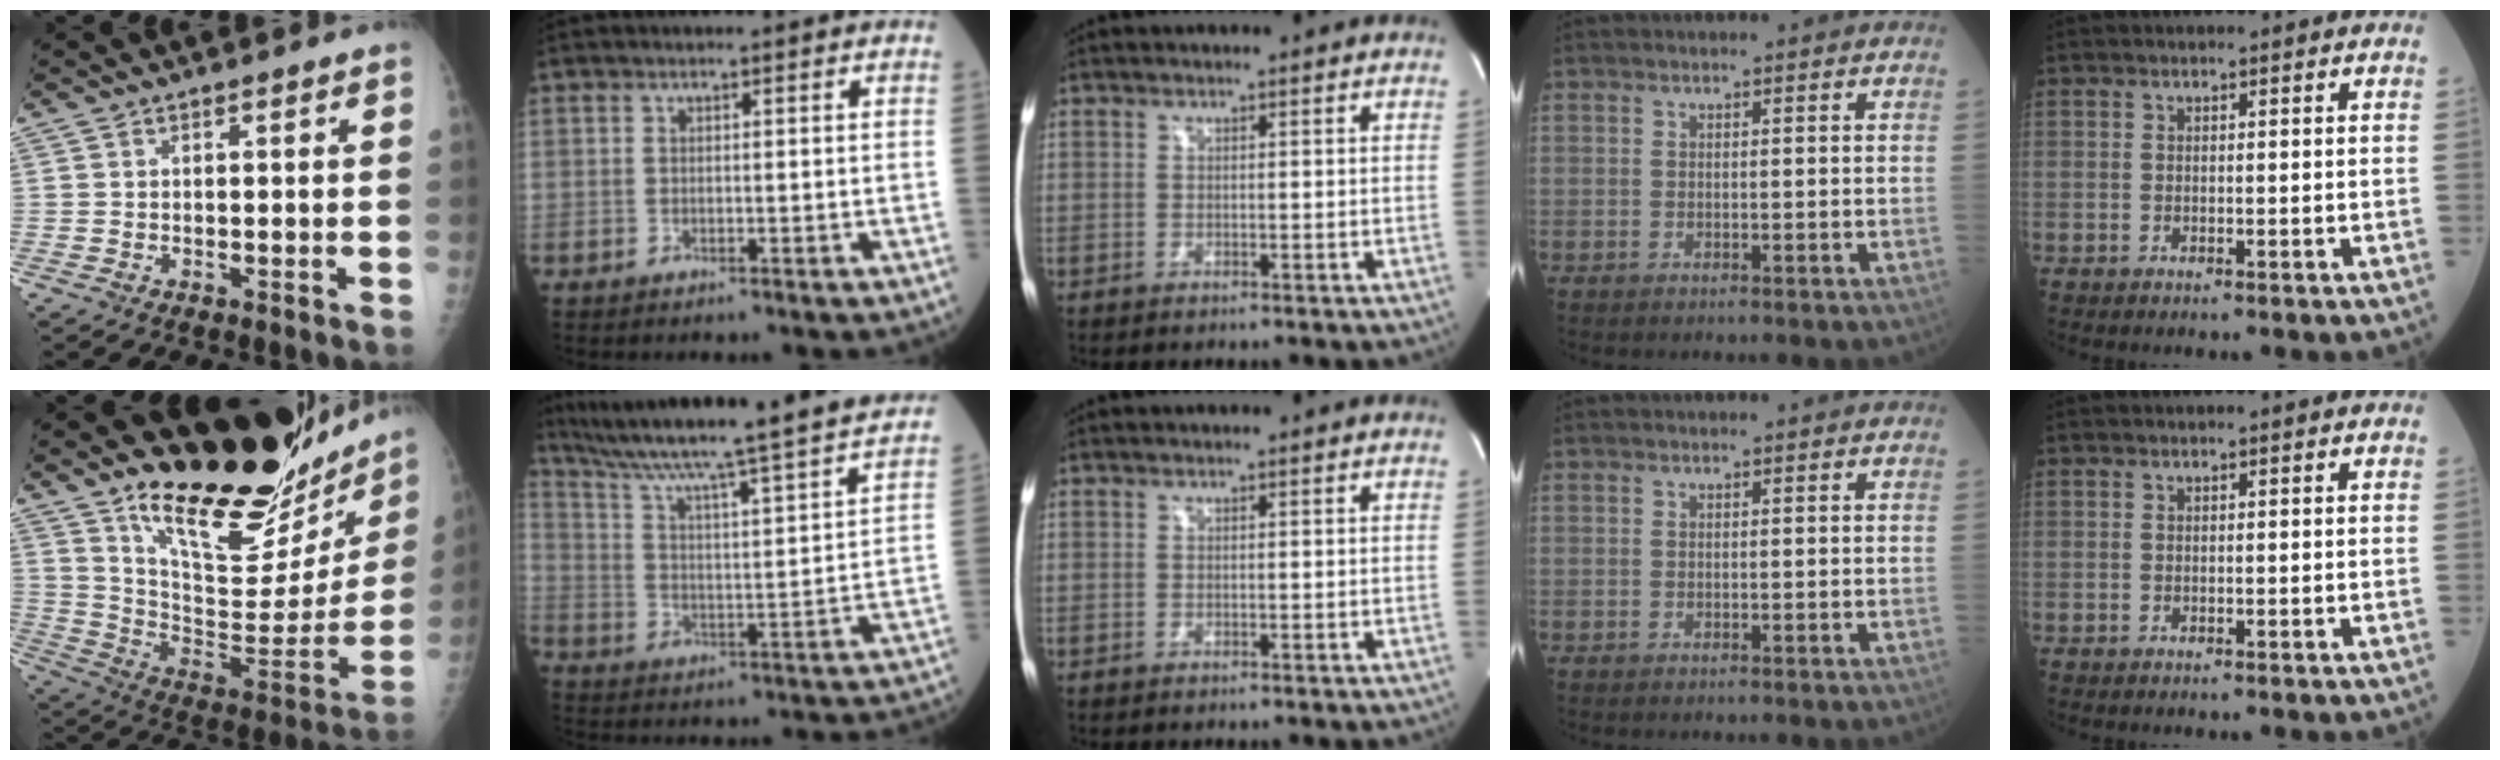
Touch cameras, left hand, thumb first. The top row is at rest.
{"thumb": {"total": 27.6, "force": [22.2, 8.7, 13.8], "torque": [-0.174, -0.145, 0.333]}, "index": {"total": 26.3, "force": [23.1, -1.1, 12.5], "torque": [-0.208, -0.044, 0.327]}}